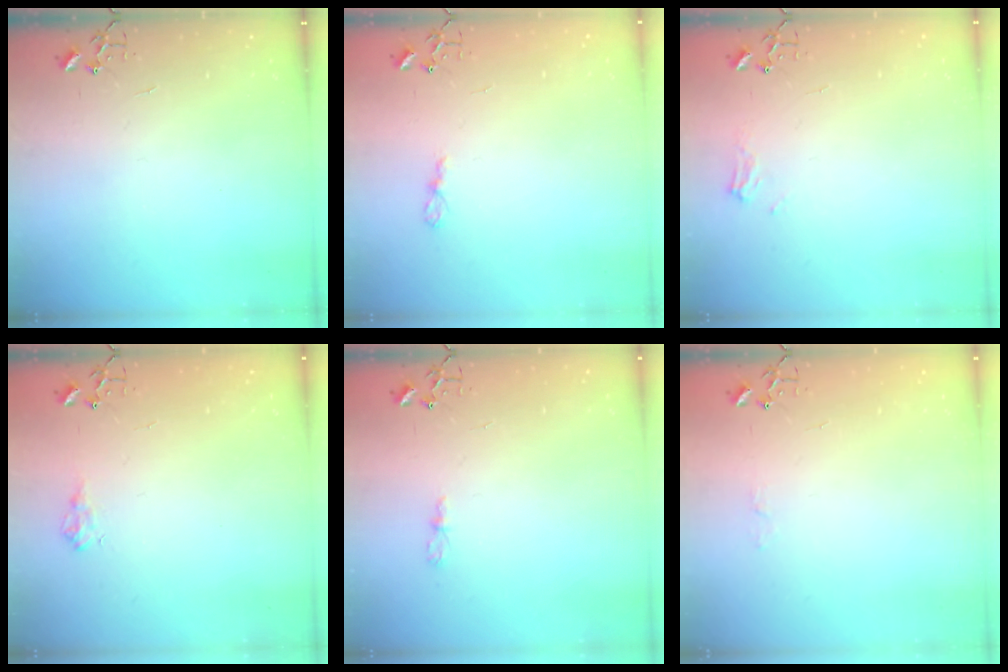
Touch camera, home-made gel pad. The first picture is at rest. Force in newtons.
{"total": 4.4, "press": 4.4, "slide": 0.6}
{"total": 6.7, "press": 6.7, "slide": 0.7}
{"total": 6.8, "press": 6.8, "slide": 0.8}
{"total": 3.5, "press": 3.5, "slide": 0.5}
{"total": 3.3, "press": 3.2, "slide": 0.5}